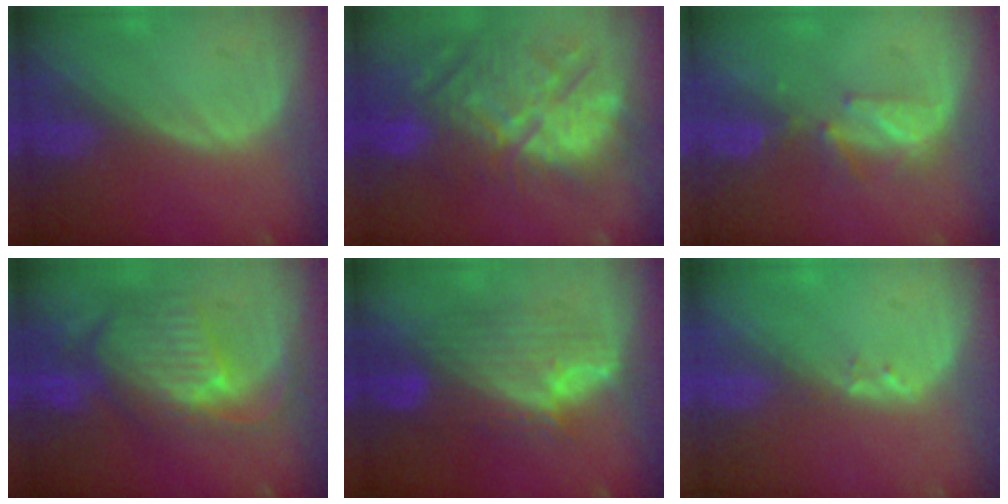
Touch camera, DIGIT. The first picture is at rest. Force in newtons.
{"total": 13.4, "press": 12.4, "slide": 5.0}
{"total": 3.7, "press": 3.6, "slide": 0.8}
{"total": 10.8, "press": 9.5, "slide": 5.2}
{"total": 8.2, "press": 8.2, "slide": 0.2}
{"total": 1.0, "press": 0.9, "slide": 0.5}